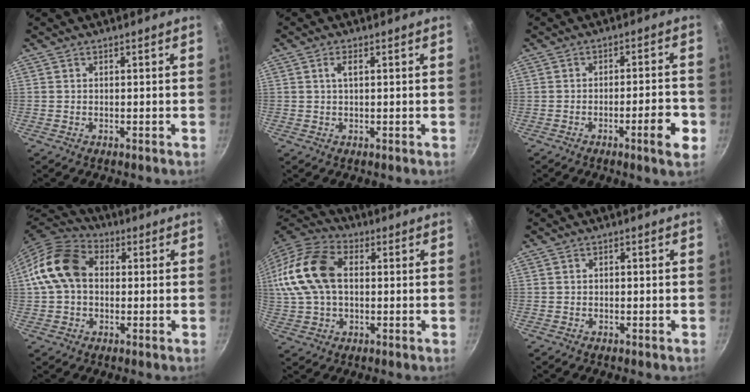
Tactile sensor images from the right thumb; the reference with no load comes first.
{"total": 1.8, "force": [0.5, 0.6, 1.6], "torque": [-0.031, 0.003, 0.012]}
{"total": 7.2, "force": [-2.8, 1.2, 6.5], "torque": [-0.083, 0.018, -0.040]}
{"total": 12.8, "force": [0.9, 9.5, 8.5], "torque": [-0.133, 0.028, 0.000]}
{"total": 19.9, "force": [2.5, 13.2, 14.7], "torque": [-0.312, 0.036, 0.036]}
{"total": 0.7, "force": [-0.2, 0.5, 0.5], "torque": [-0.009, 0.006, -0.002]}